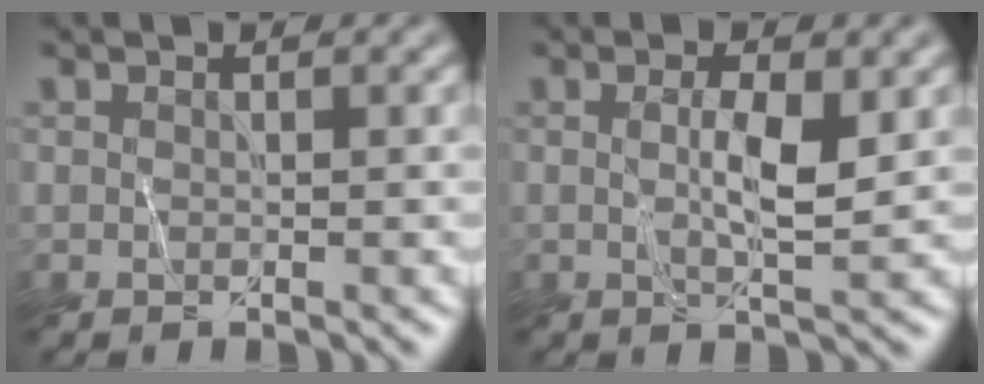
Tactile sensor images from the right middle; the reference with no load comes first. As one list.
[{"total": 3.2, "force": [0.5, 0.5, 3.1], "torque": [-0.056, 0.003, 0.010]}]